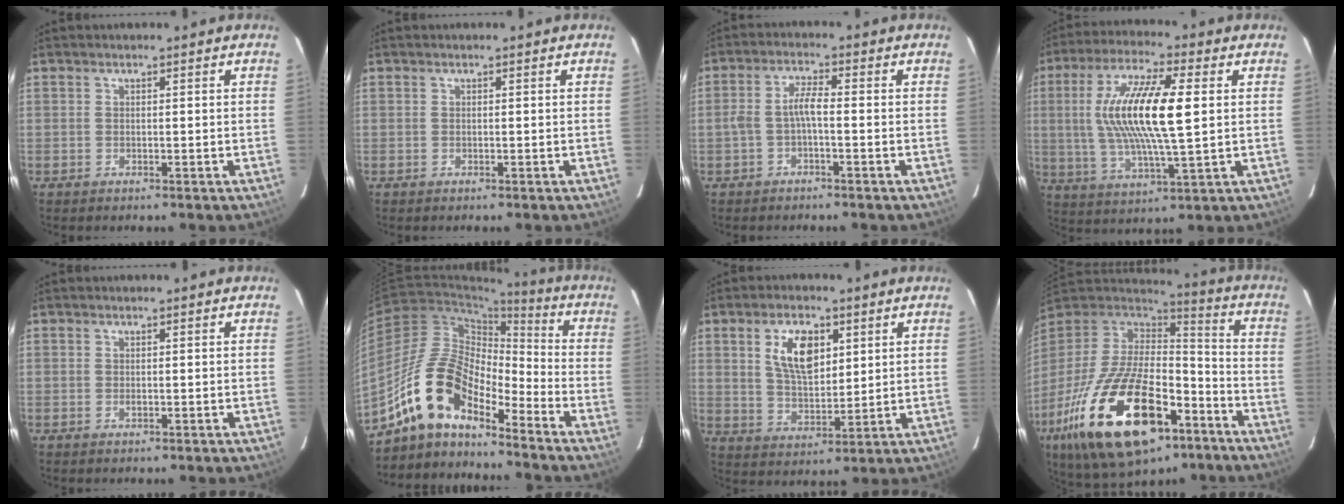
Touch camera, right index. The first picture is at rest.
{"total": 0.0}
{"total": 3.6, "force": [-1.3, 0.7, 3.3], "torque": [-0.075, 0.011, -0.024]}
{"total": 16.8, "force": [2.3, 3.6, 16.2], "torque": [-0.309, 0.006, 0.042]}
{"total": 0.6, "force": [-0.1, 0.4, 0.4], "torque": [-0.006, 0.001, 0.000]}
{"total": 14.1, "force": [-10.8, 5.0, 7.6], "torque": [-0.134, 0.013, -0.218]}
{"total": 9.6, "force": [3.7, 5.0, 7.4], "torque": [-0.136, 0.009, 0.073]}
{"total": 31.8, "force": [-16.5, 14.8, 22.9], "torque": [-0.442, -0.030, -0.258]}